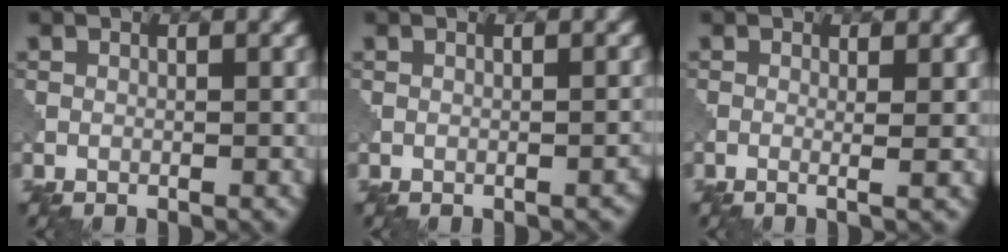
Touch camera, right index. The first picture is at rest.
{"total": 0.8, "force": [-0.6, 0.3, 0.5], "torque": [-0.004, 0.000, -0.010]}
{"total": 2.0, "force": [0.0, 0.7, 1.9], "torque": [-0.024, 0.000, -0.009]}